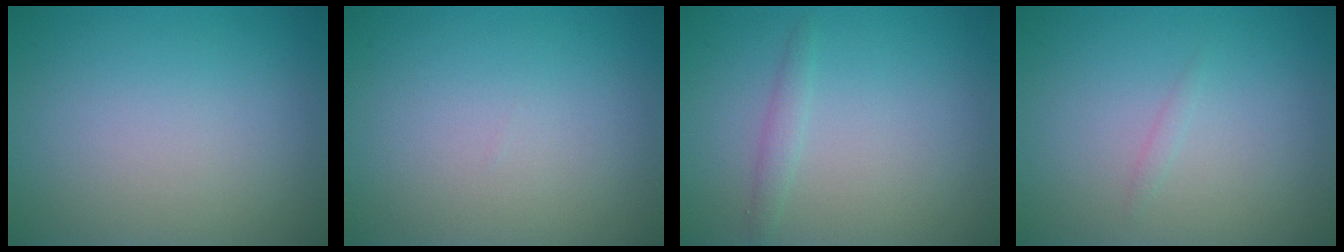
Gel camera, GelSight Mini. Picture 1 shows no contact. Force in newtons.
{"total": 0.0}
{"total": 1.1, "press": 1.1, "slide": 0.0}
{"total": 0.5, "press": 0.5, "slide": 0.0}